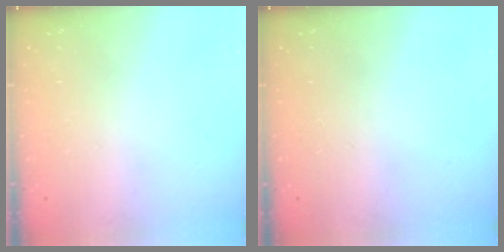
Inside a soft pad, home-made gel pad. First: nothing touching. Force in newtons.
{"total": 0.0}